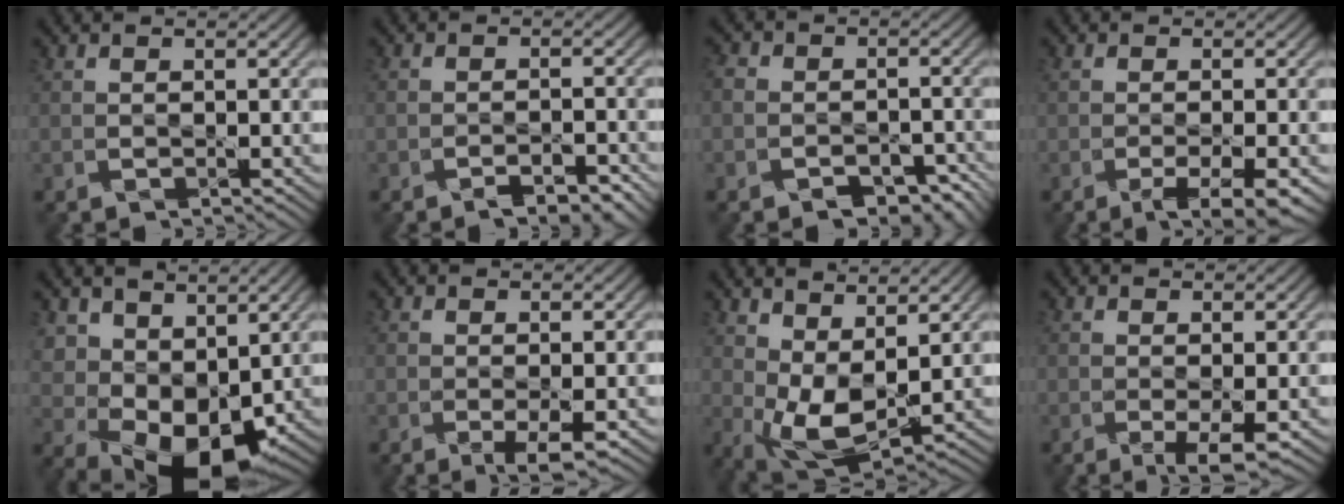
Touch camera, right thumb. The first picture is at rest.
{"total": 3.0, "force": [-2.3, 1.0, 1.7], "torque": [-0.023, 0.006, -0.036]}
{"total": 6.2, "force": [-3.8, 4.5, 1.9], "torque": [-0.026, -0.005, -0.066]}
{"total": 5.3, "force": [-3.1, 1.5, 4.1], "torque": [-0.070, -0.001, -0.040]}
{"total": 9.3, "force": [2.4, 6.4, 6.3], "torque": [-0.125, -0.017, 0.052]}
{"total": 3.0, "force": [-1.1, 0.8, 2.7], "torque": [-0.049, 0.000, -0.017]}
{"total": 7.3, "force": [2.3, 3.4, 6.1], "torque": [-0.137, -0.002, 0.048]}
{"total": 3.6, "force": [-1.1, 1.0, 3.3], "torque": [-0.060, -0.001, -0.017]}